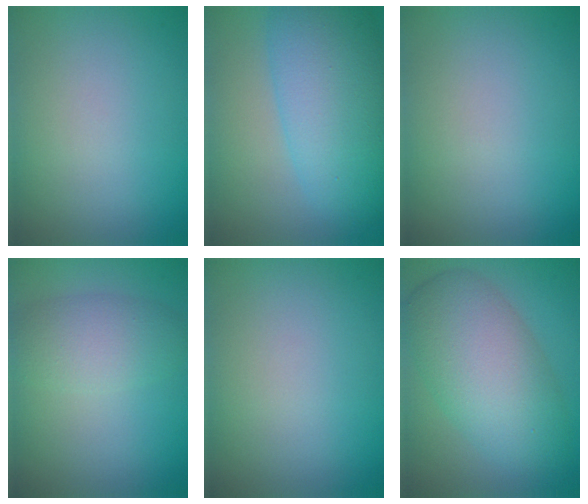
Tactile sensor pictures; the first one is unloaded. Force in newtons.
{"total": 9.2, "press": 9.2, "slide": 0.2}
{"total": 0.0}
{"total": 3.8, "press": 3.8, "slide": 0.1}
{"total": 0.0}
{"total": 8.2, "press": 8.2, "slide": 0.3}